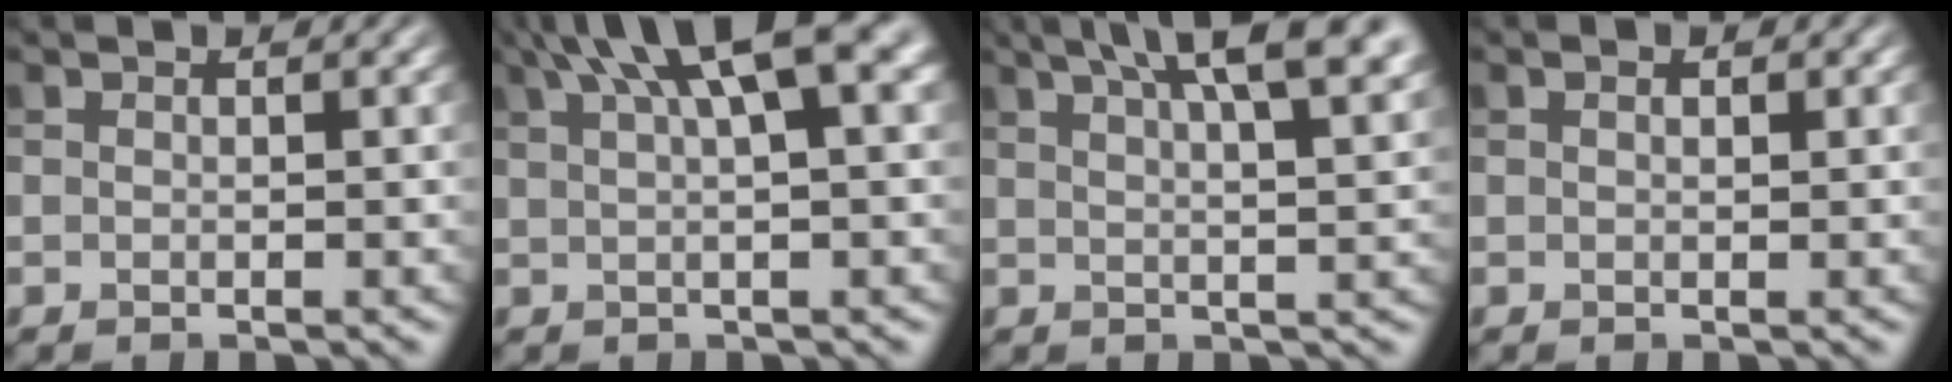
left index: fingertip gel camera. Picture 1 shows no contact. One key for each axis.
{"total": 8.9, "fx": 4.5, "fy": 2.1, "fz": 7.4, "tx": -0.096, "ty": 0.031, "tz": 0.069}
{"total": 11.0, "fx": 6.4, "fy": 3.7, "fz": 8.1, "tx": -0.082, "ty": 0.046, "tz": 0.062}
{"total": 0.9, "fx": 0.4, "fy": 0.4, "fz": 0.7, "tx": -0.010, "ty": 0.000, "tz": 0.006}